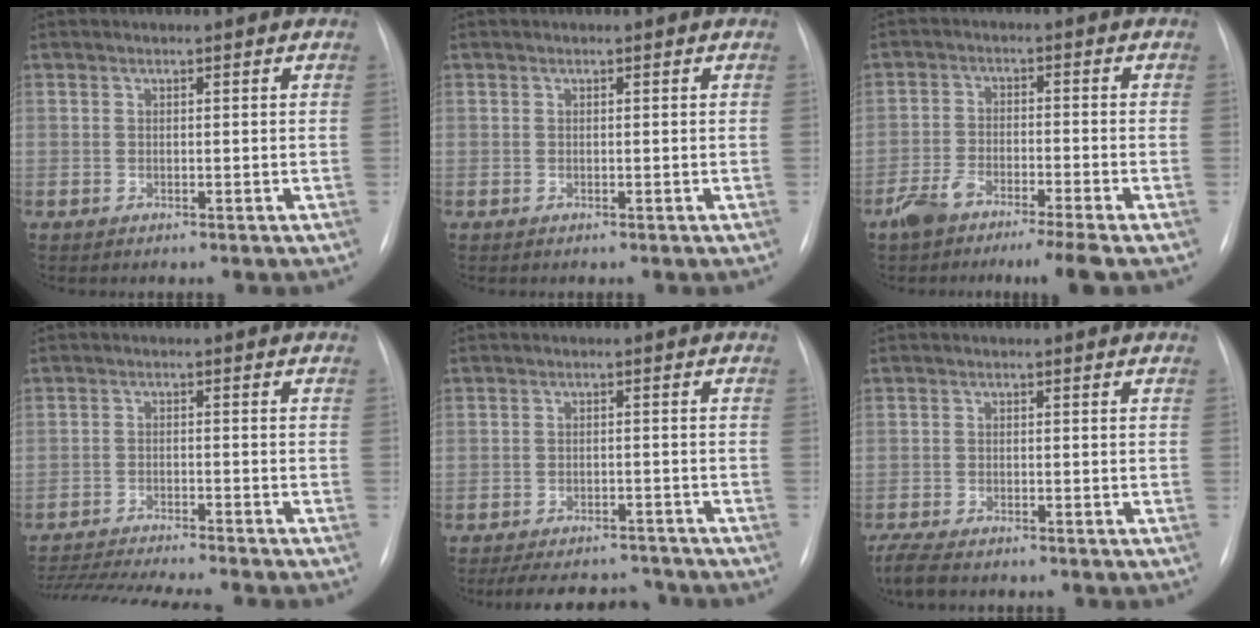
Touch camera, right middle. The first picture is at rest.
{"total": 0.0}
{"total": 7.2, "force": [-5.2, 0.5, 4.9], "torque": [-0.095, -0.011, -0.095]}
{"total": 14.7, "force": [-13.3, 0.2, 6.2], "torque": [-0.101, -0.017, -0.200]}
{"total": 10.3, "force": [-9.3, 3.3, 2.8], "torque": [-0.045, 0.010, -0.122]}
{"total": 5.1, "force": [-4.1, 1.4, 2.7], "torque": [-0.053, -0.014, -0.065]}